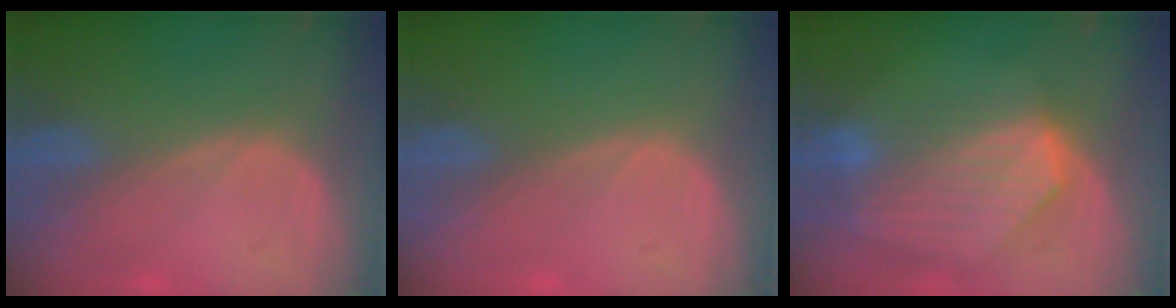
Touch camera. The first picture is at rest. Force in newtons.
{"total": 0.0}
{"total": 9.2, "press": 8.1, "slide": 4.4}